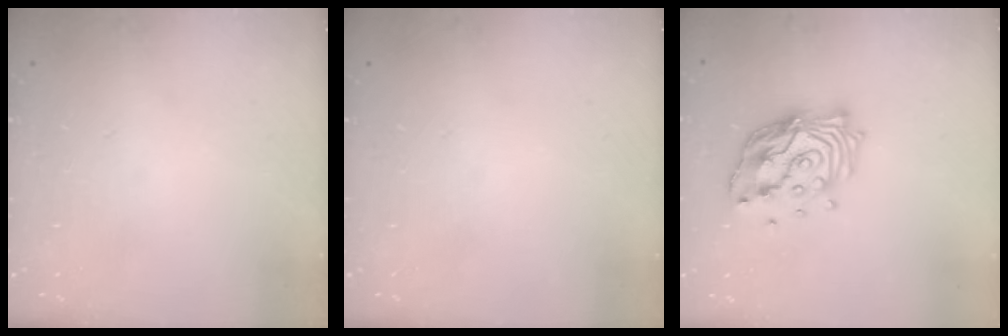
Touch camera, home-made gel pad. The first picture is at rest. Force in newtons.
{"total": 0.0}
{"total": 14.8, "press": 14.8, "slide": 1.2}